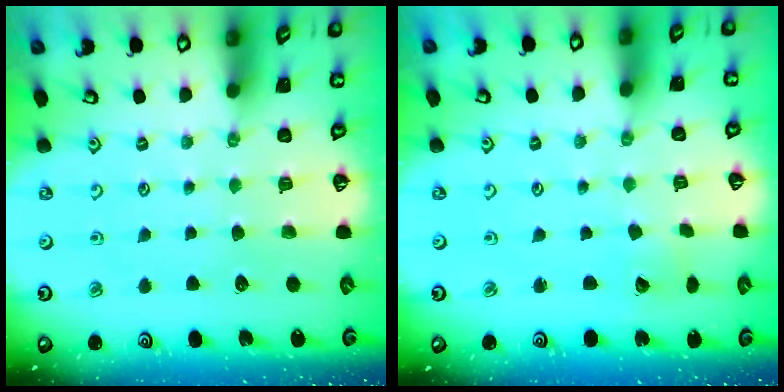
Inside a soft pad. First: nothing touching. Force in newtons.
{"total": 2.5, "press": 2.4, "slide": 0.3}